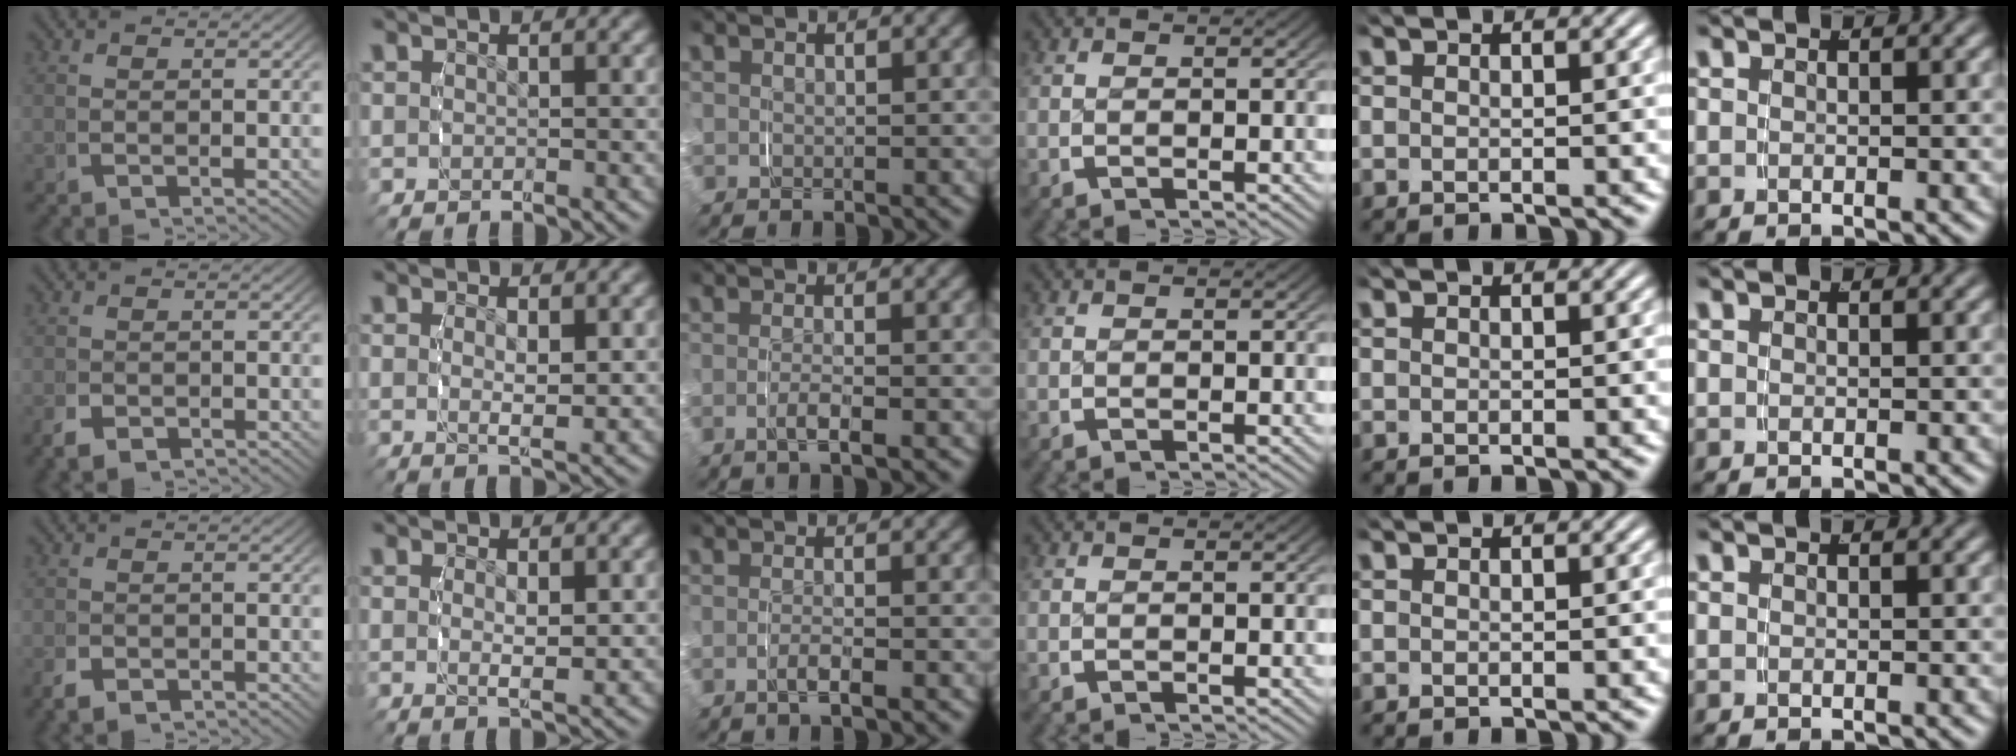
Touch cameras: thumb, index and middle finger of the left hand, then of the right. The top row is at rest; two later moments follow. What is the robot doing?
{"motion": "grasp_and_lifting", "object": "toothpaste"}